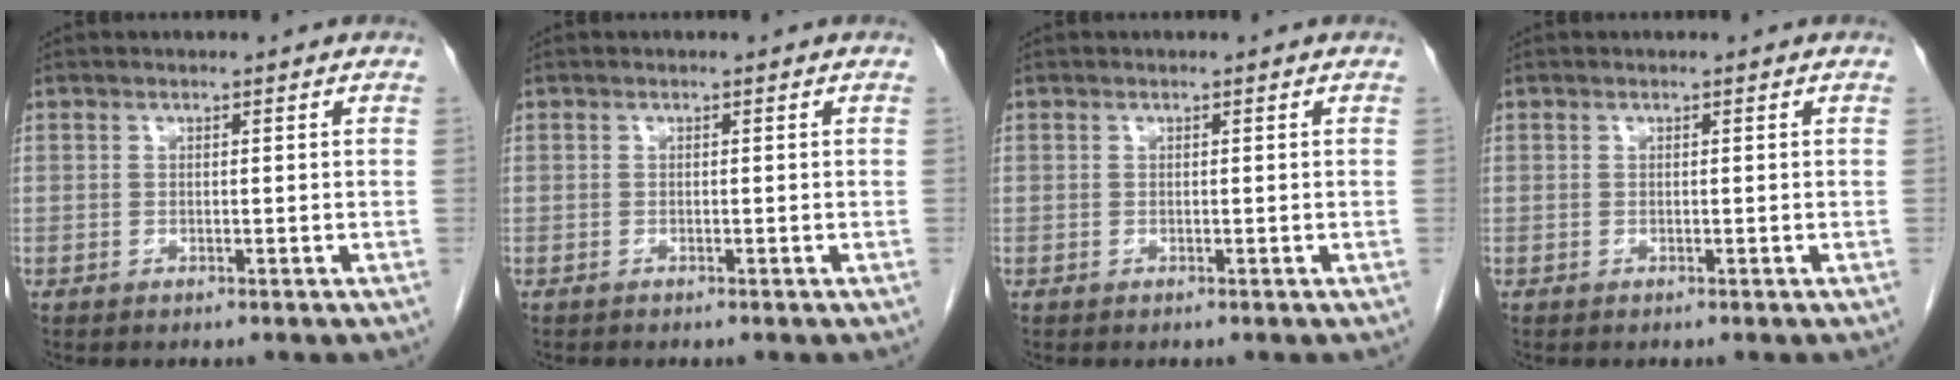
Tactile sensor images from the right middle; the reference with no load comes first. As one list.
[{"total": 1.7, "force": [1.7, -0.1, -0.1], "torque": [-0.003, -0.005, 0.028]}, {"total": 0.0}, {"total": 0.0}]